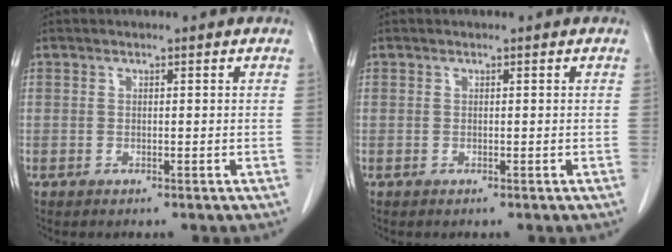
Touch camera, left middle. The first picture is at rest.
{"total": 0.0}